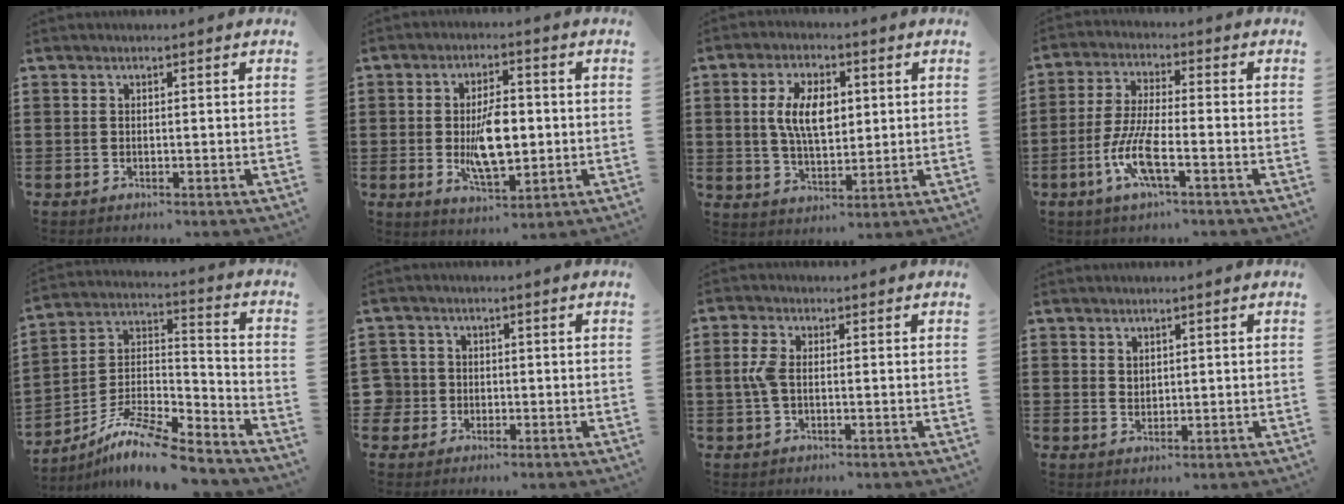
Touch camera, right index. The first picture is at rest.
{"total": 8.8, "force": [-0.5, 4.0, 7.8], "torque": [-0.143, -0.006, -0.016]}
{"total": 8.0, "force": [1.5, 4.1, 6.7], "torque": [-0.136, 0.009, 0.022]}
{"total": 7.9, "force": [-3.4, 1.7, 6.9], "torque": [-0.162, -0.015, -0.069]}
{"total": 9.6, "force": [-8.2, 1.6, 4.7], "torque": [-0.095, 0.013, -0.166]}
{"total": 3.0, "force": [-0.5, 2.9, 0.4], "torque": [-0.038, 0.001, -0.017]}
{"total": 3.9, "force": [-0.1, 2.0, 3.4], "torque": [-0.097, -0.004, -0.012]}
{"total": 1.6, "force": [1.3, 0.7, 0.3], "torque": [-0.006, 0.001, 0.027]}